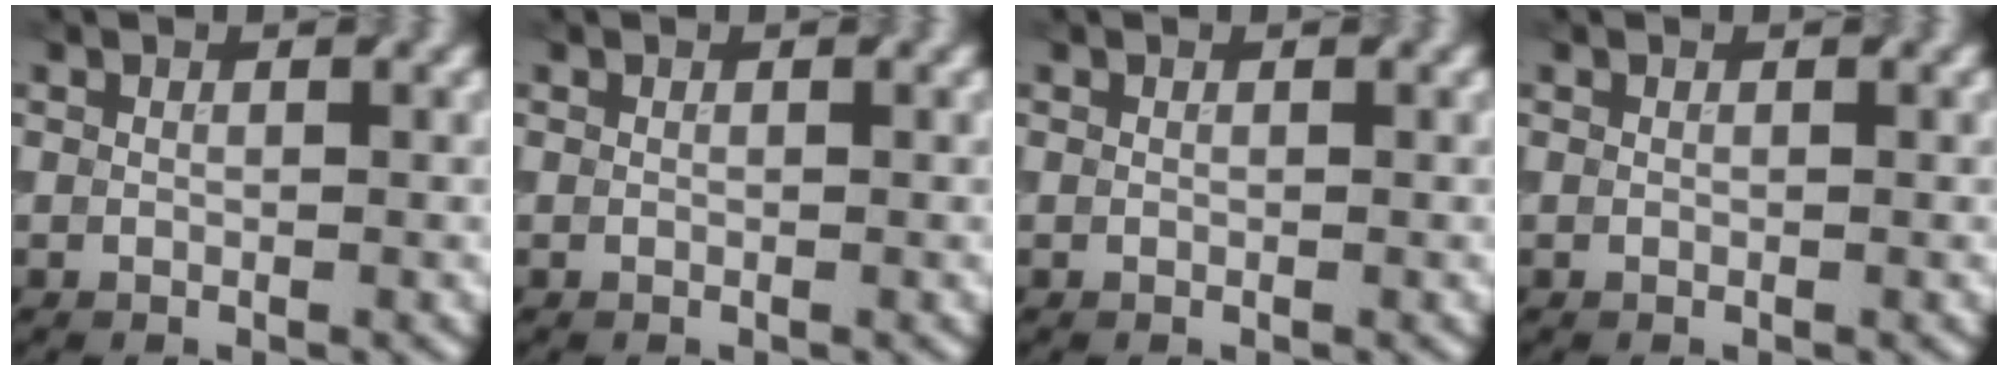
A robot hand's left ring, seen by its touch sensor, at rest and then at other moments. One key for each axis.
{"total": 0.0}
{"total": 0.0}
{"total": 0.0}